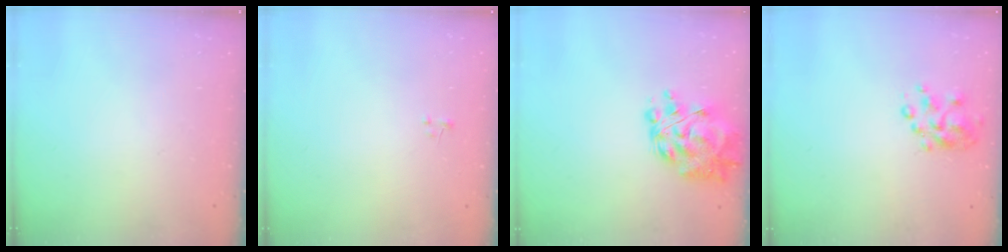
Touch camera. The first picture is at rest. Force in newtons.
{"total": 0.0}
{"total": 12.9, "press": 12.3, "slide": 4.1}
{"total": 4.9, "press": 4.7, "slide": 1.2}